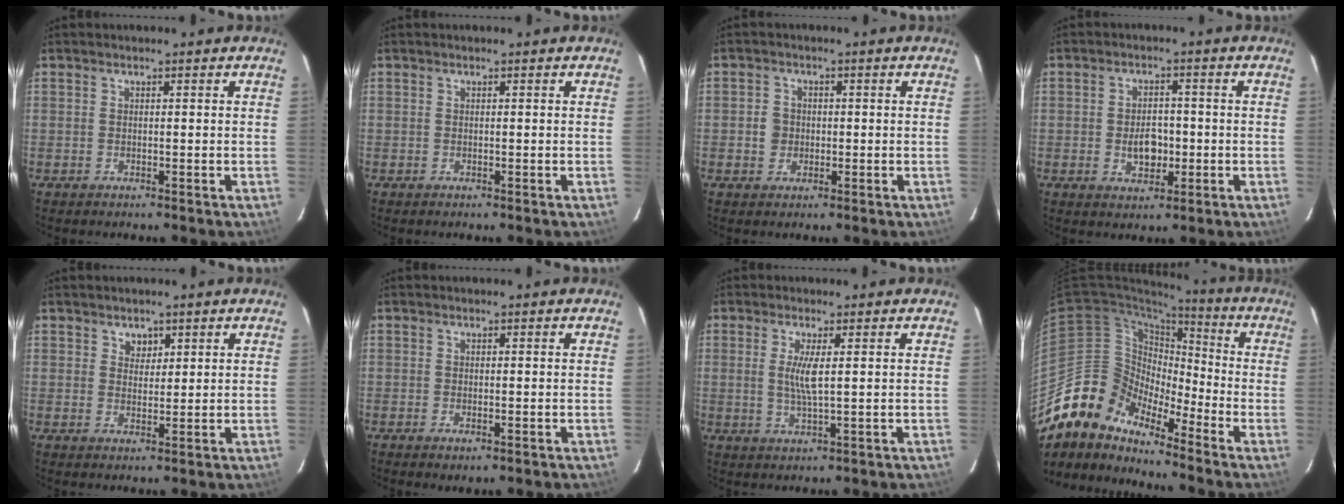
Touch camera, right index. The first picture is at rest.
{"total": 0.0}
{"total": 3.1, "force": [-0.5, 3.0, 0.7], "torque": [-0.014, 0.007, -0.007]}
{"total": 5.3, "force": [-1.1, 3.5, 3.8], "torque": [-0.068, 0.003, -0.013]}
{"total": 2.5, "force": [1.5, 1.9, 0.7], "torque": [-0.004, 0.001, 0.026]}
{"total": 1.5, "force": [-0.6, 0.5, 1.3], "torque": [-0.024, -0.005, -0.008]}
{"total": 4.1, "force": [0.7, 0.4, 4.0], "torque": [-0.080, -0.007, 0.012]}
{"total": 11.6, "force": [-9.9, 5.2, 2.7], "torque": [-0.046, 0.024, -0.205]}